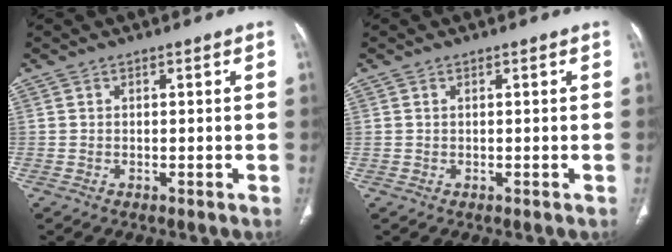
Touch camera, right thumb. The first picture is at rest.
{"total": 0.0}